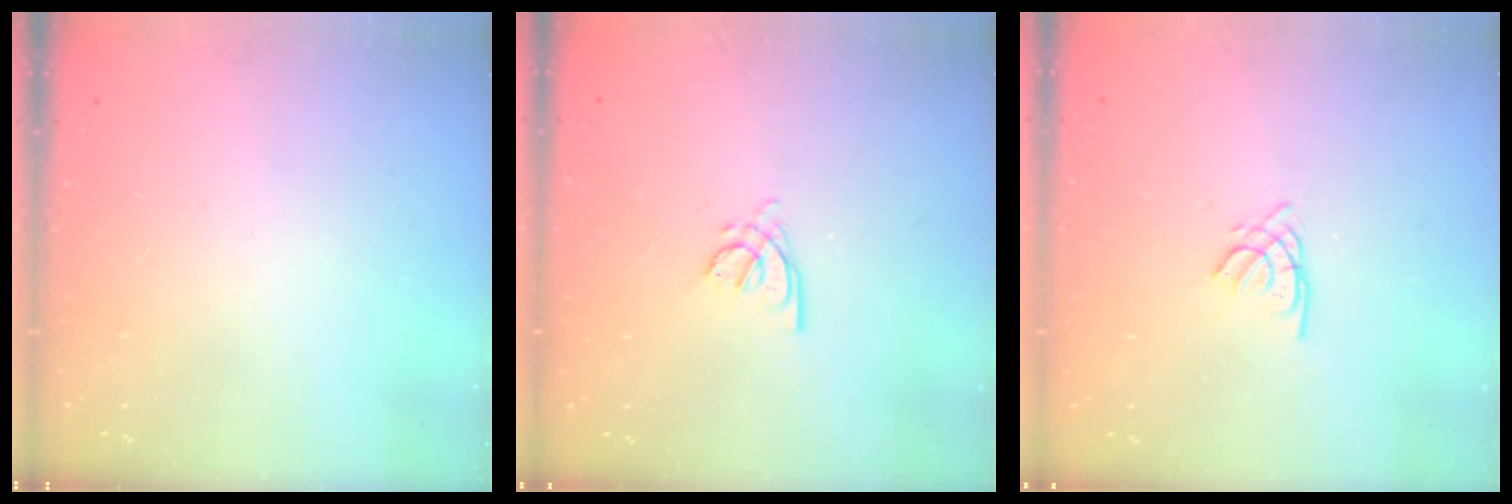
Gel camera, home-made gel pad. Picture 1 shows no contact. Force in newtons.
{"total": 3.9, "press": 3.9, "slide": 0.7}
{"total": 1.7, "press": 1.7, "slide": 0.4}